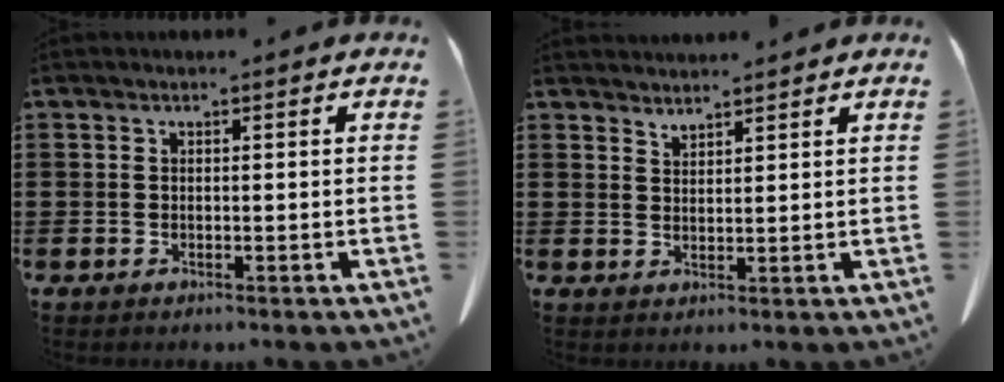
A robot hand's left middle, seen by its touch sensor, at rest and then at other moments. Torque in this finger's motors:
{"motor_torque": [0.00, 0.01, -0.08, -0.01]}